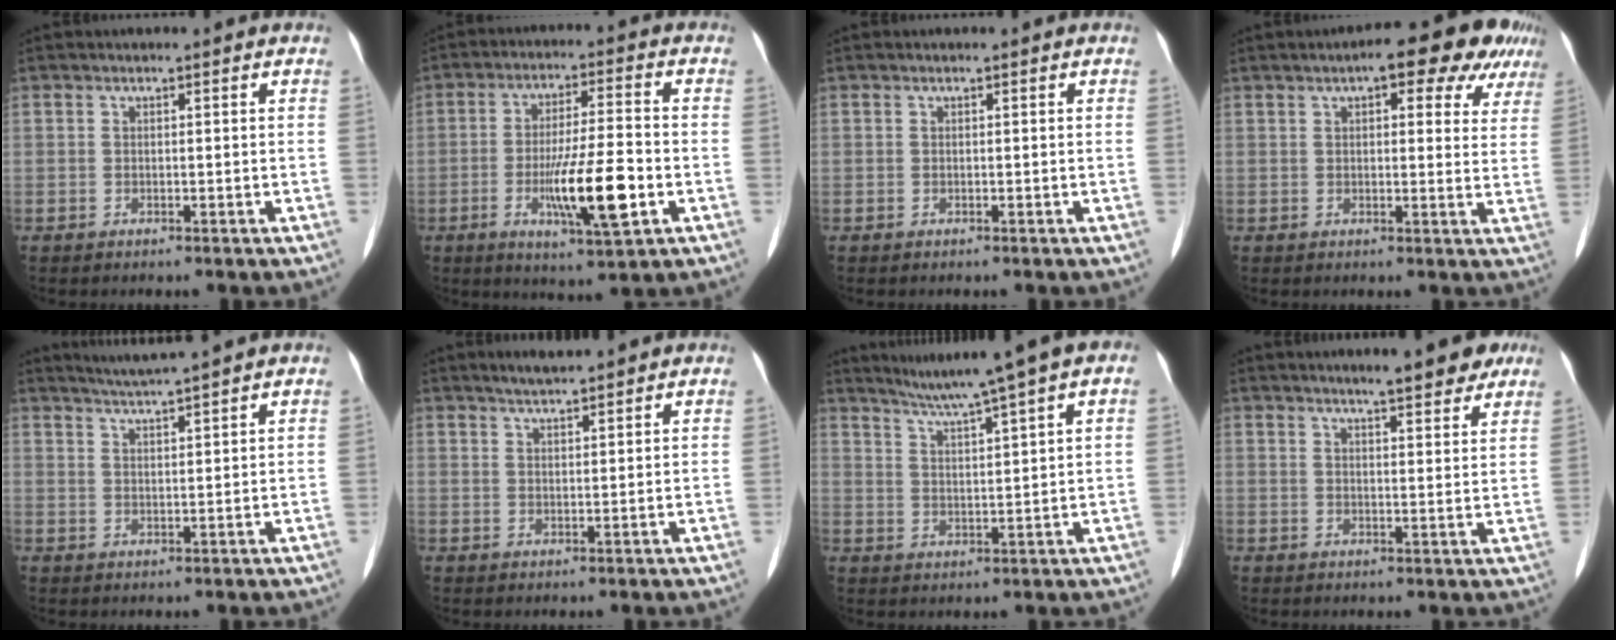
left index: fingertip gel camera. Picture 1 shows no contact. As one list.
[{"total": 11.1, "force": [-3.4, 1.3, 10.5], "torque": [-0.190, -0.012, -0.056]}, {"total": 0.0}, {"total": 10.5, "force": [6.7, 3.7, 7.2], "torque": [-0.077, 0.020, 0.074]}, {"total": 4.9, "force": [4.4, -1.2, 1.8], "torque": [-0.035, 0.010, 0.078]}, {"total": 3.5, "force": [3.2, 0.2, 1.5], "torque": [-0.027, 0.015, 0.055]}, {"total": 9.6, "force": [6.7, -0.4, 6.9], "torque": [-0.108, 0.026, 0.100]}, {"total": 8.3, "force": [6.9, 1.4, 4.5], "torque": [-0.055, 0.007, 0.083]}]